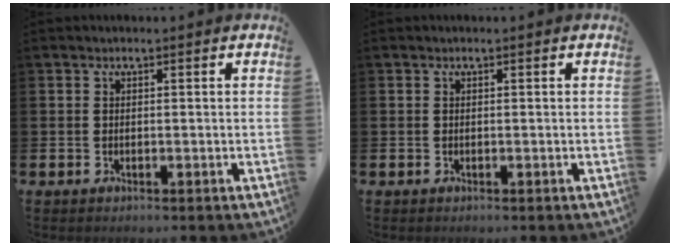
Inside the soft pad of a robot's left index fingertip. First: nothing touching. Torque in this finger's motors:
{"motor_torque": [-0.03, -0.04, 0.04, 0.01]}